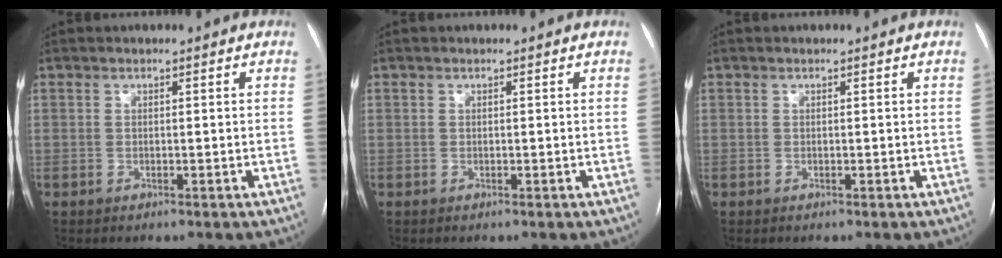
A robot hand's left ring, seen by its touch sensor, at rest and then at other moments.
{"total": 0.0}
{"total": 0.0}